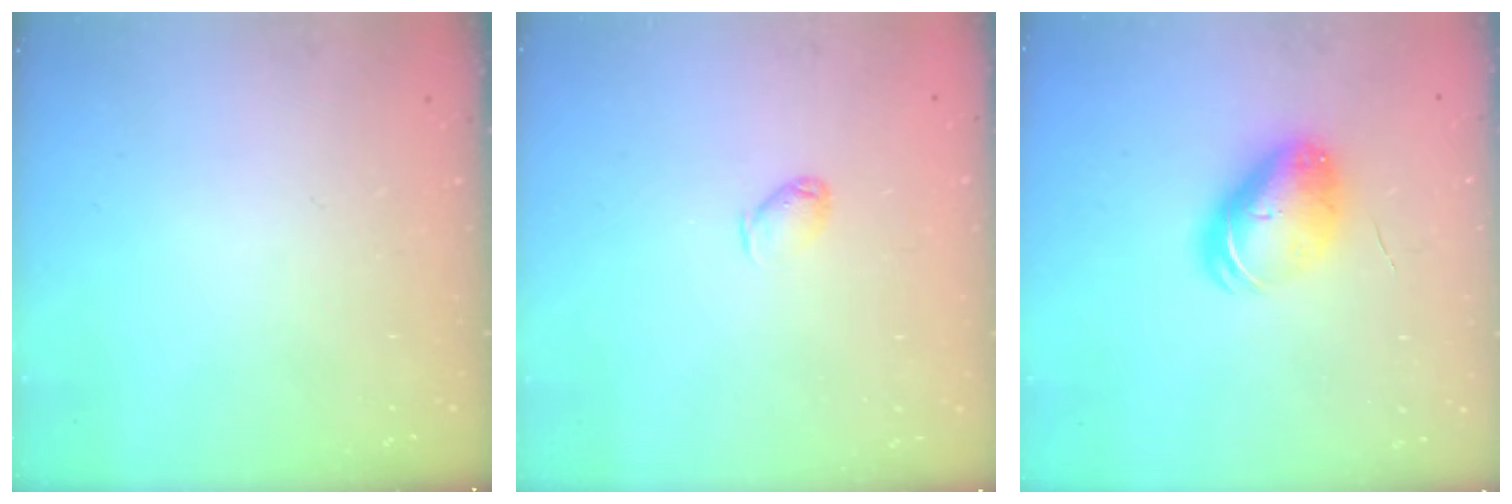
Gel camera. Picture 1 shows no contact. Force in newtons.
{"total": 3.4, "press": 3.3, "slide": 0.6}
{"total": 9.2, "press": 9.1, "slide": 1.6}